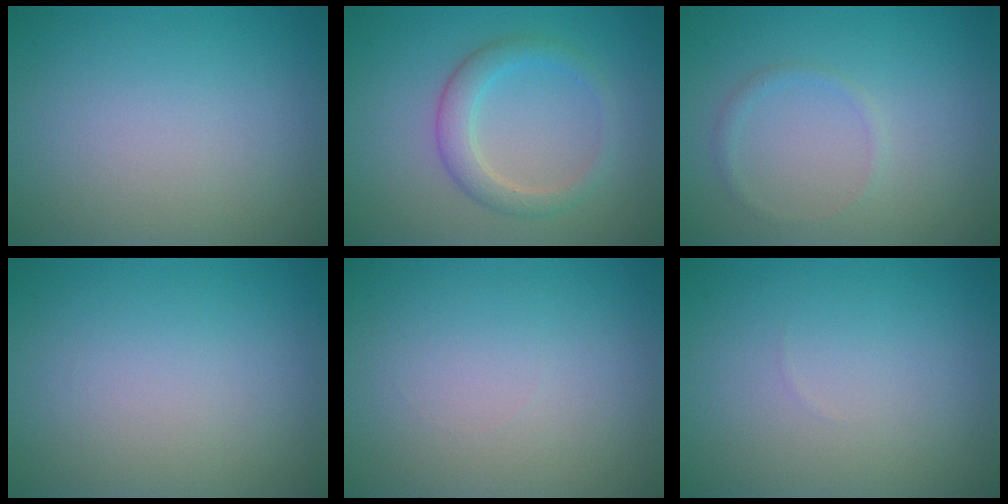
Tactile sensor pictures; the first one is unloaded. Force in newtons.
{"total": 2.8, "press": 2.8, "slide": 0.2}
{"total": 0.9, "press": 0.9, "slide": 0.1}
{"total": 0.0}
{"total": 0.0}
{"total": 0.0}